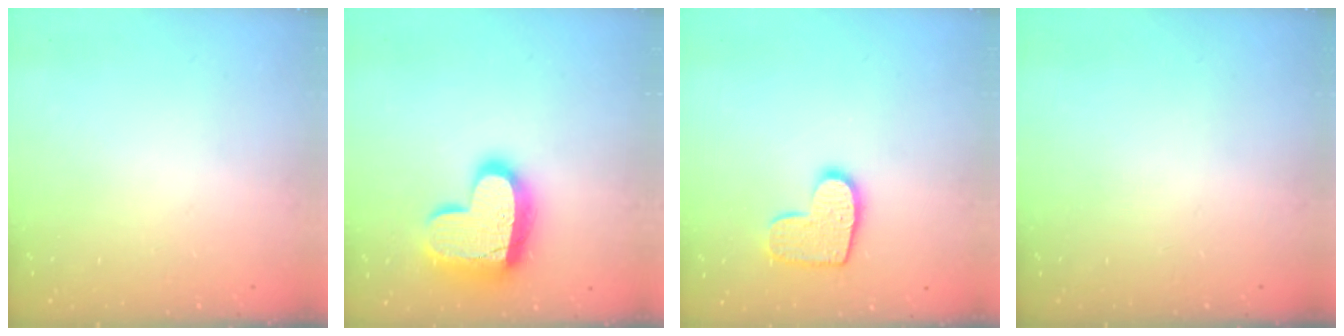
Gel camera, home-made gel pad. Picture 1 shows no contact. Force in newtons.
{"total": 17.6, "press": 17.6, "slide": 1.5}
{"total": 11.2, "press": 11.2, "slide": 0.6}
{"total": 0.0}